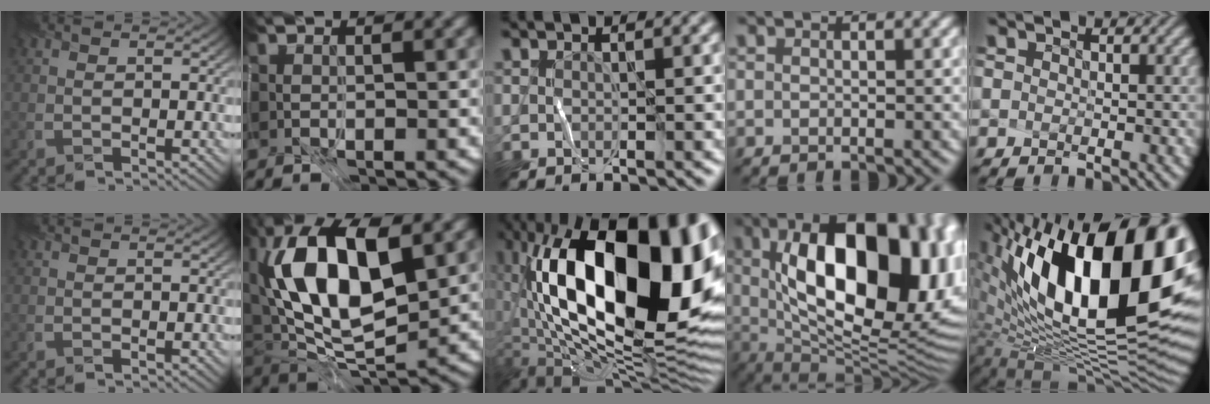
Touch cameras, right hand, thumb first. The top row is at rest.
{"index": {"total": 8.1, "force": [0.0, 2.2, 7.8], "torque": [-0.117, -0.013, 0.013]}, "middle": {"total": 21.7, "force": [3.3, 11.2, 18.2], "torque": [-0.350, 0.018, 0.056]}, "ring": {"total": 16.5, "force": [3.4, 7.9, 14.1], "torque": [-0.223, 0.005, 0.080]}, "little": {"total": 18.4, "force": [5.1, 8.6, 15.5], "torque": [-0.233, 0.011, 0.095]}}